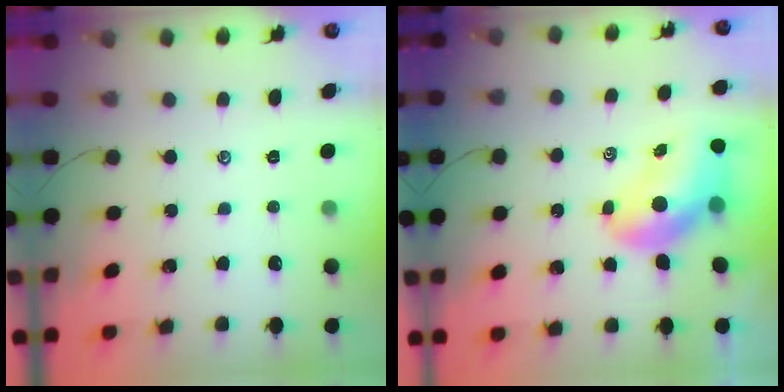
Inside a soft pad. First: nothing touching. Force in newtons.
{"total": 9.4, "press": 8.9, "slide": 2.9}